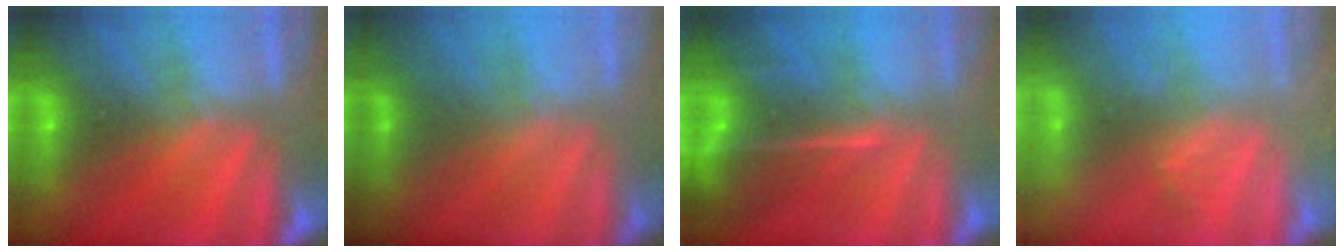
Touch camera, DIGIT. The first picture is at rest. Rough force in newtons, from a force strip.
{"total": 1.4}
{"total": 7.1}
{"total": 2.1}